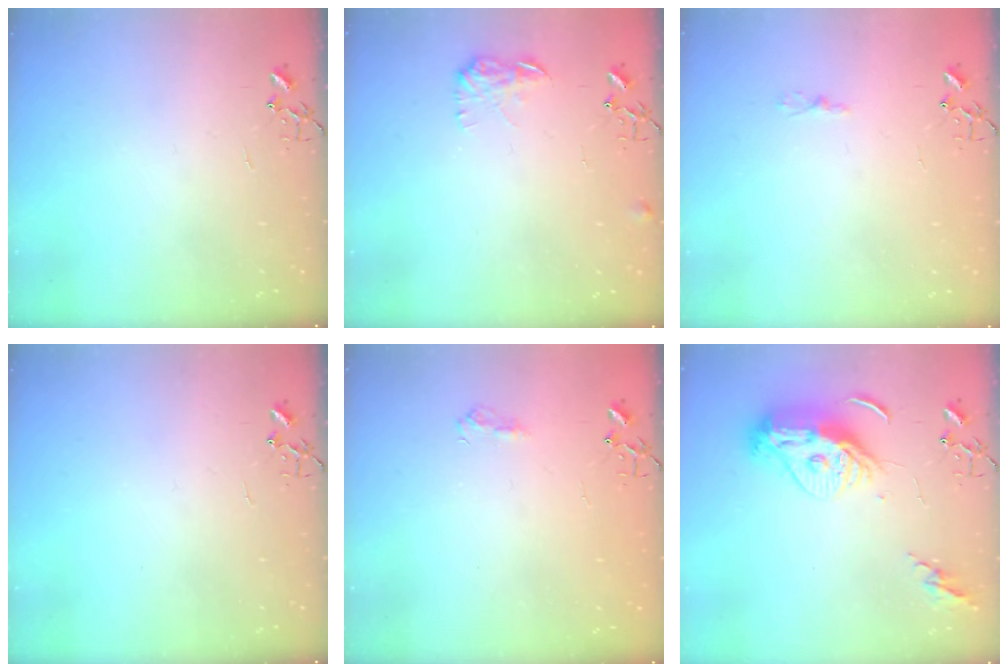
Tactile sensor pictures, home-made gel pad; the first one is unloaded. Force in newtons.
{"total": 8.2, "press": 8.2, "slide": 0.4}
{"total": 3.1, "press": 3.1, "slide": 0.3}
{"total": 0.0}
{"total": 7.3, "press": 7.2, "slide": 0.8}
{"total": 13.5, "press": 13.4, "slide": 1.5}